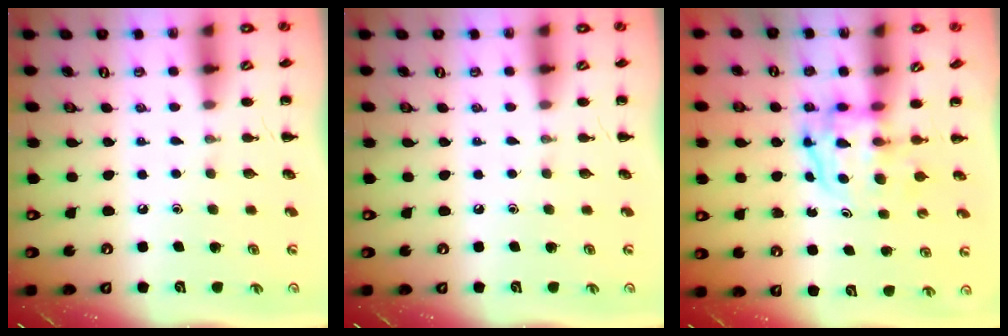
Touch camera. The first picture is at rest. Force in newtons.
{"total": 0.0}
{"total": 3.8, "press": 3.7, "slide": 0.6}